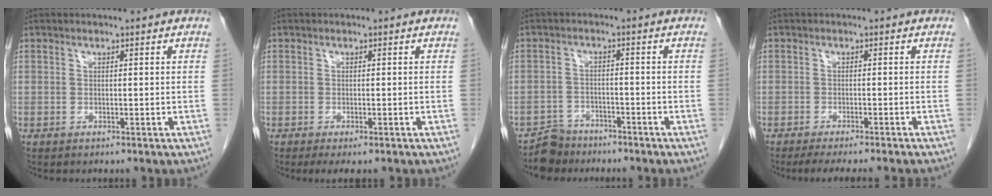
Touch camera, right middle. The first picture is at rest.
{"total": 2.7, "force": [-1.9, 0.7, 1.8], "torque": [-0.027, -0.009, -0.026]}
{"total": 4.1, "force": [-3.5, 2.0, -0.5], "torque": [0.010, 0.003, -0.063]}
{"total": 8.1, "force": [-7.0, -0.2, 4.0], "torque": [-0.034, -0.017, -0.100]}